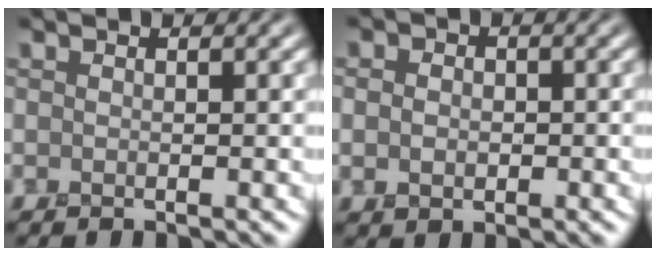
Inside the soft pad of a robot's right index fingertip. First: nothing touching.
{"total": 2.3, "force": [0.0, 1.9, 1.3], "torque": [-0.019, 0.003, -0.008]}